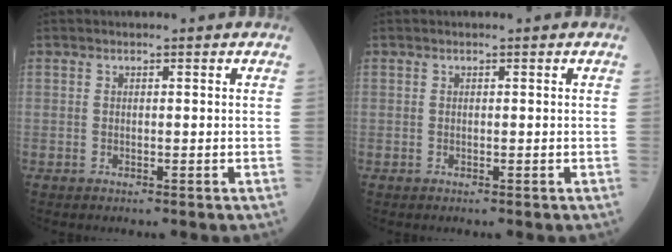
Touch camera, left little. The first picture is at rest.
{"total": 0.0}